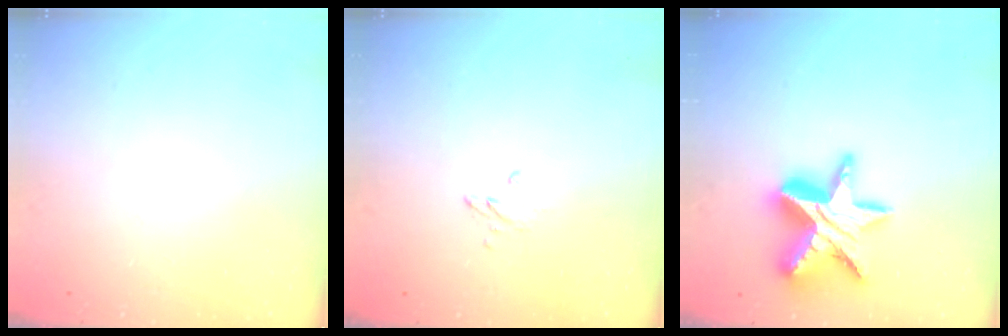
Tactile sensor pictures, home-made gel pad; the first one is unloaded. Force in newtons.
{"total": 2.7, "press": 2.7, "slide": 0.2}
{"total": 17.2, "press": 17.2, "slide": 1.2}